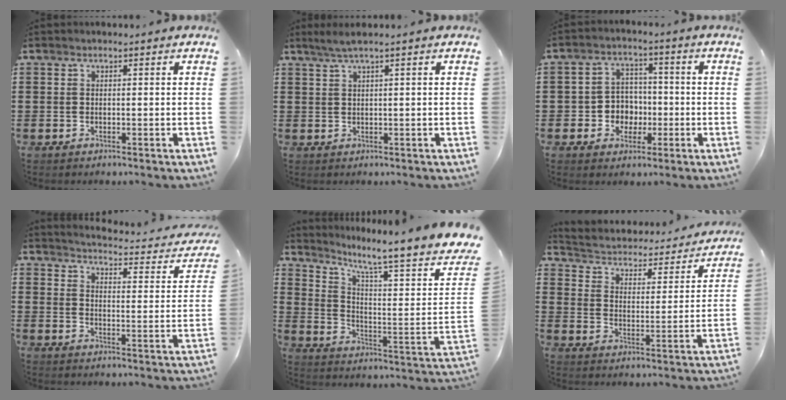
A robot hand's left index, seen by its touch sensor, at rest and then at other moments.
{"total": 1.9, "force": [1.0, -0.2, 1.6], "torque": [-0.029, -0.001, 0.018]}
{"total": 5.0, "force": [-1.2, 4.7, 1.4], "torque": [-0.041, 0.015, -0.023]}
{"total": 3.0, "force": [2.9, -0.3, 0.8], "torque": [-0.028, -0.033, 0.038]}
{"total": 6.9, "force": [5.6, -0.4, 4.1], "torque": [-0.091, -0.059, 0.082]}
{"total": 2.1, "force": [1.8, 0.9, 0.6], "torque": [-0.027, -0.021, 0.019]}